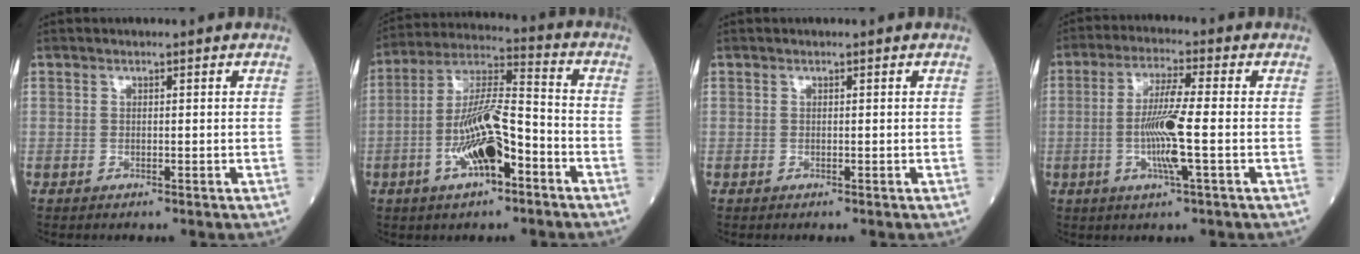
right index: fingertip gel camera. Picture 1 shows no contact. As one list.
[{"total": 12.5, "force": [-4.6, 3.4, 11.1], "torque": [-0.219, 0.012, -0.082]}, {"total": 0.0}, {"total": 8.5, "force": [-1.3, -0.2, 8.4], "torque": [-0.163, -0.005, -0.029]}]